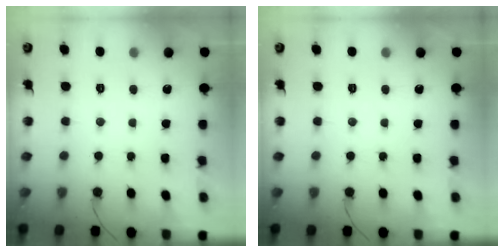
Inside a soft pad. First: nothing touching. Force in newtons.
{"total": 0.0}